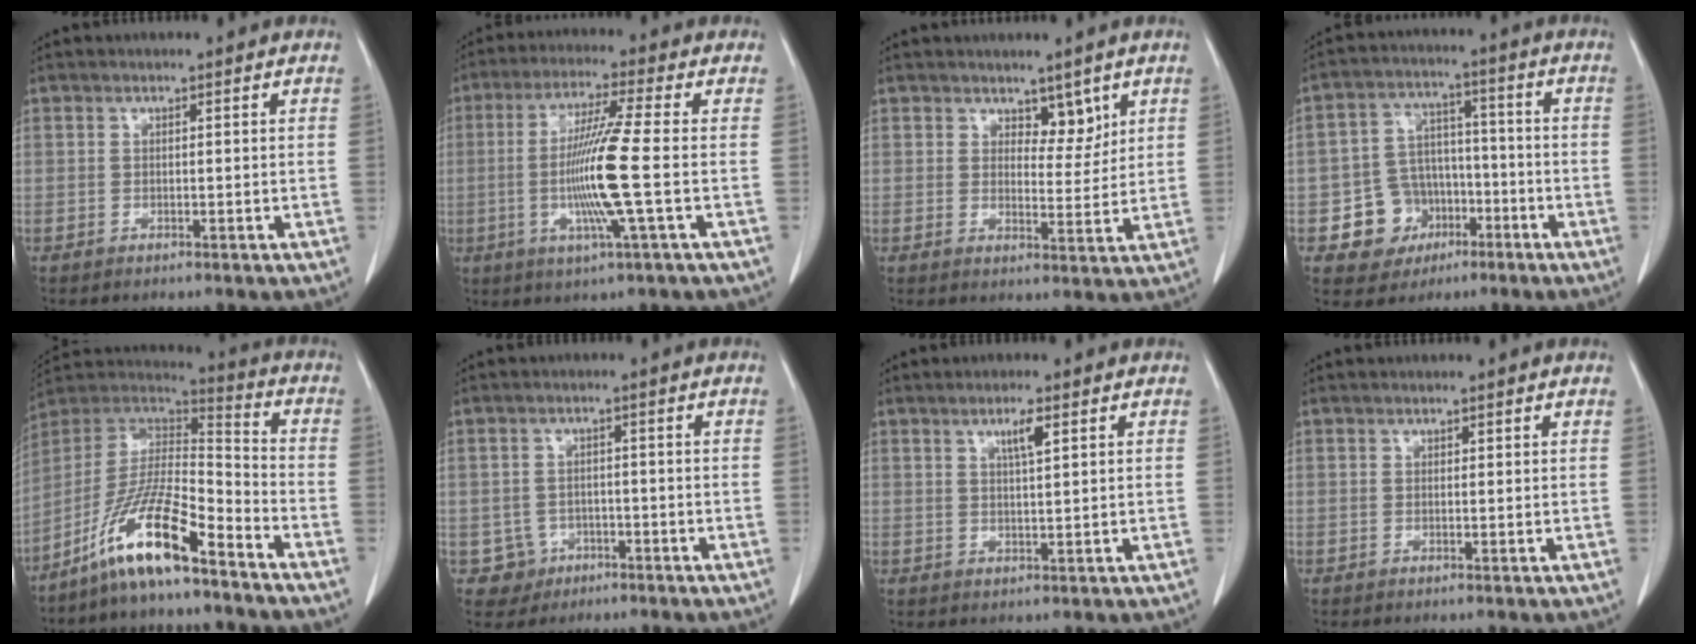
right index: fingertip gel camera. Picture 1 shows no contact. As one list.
[{"total": 11.1, "force": [-1.5, -1.3, 10.9], "torque": [-0.217, -0.014, -0.034]}, {"total": 3.9, "force": [2.6, 2.0, 2.2], "torque": [-0.021, -0.007, 0.040]}, {"total": 9.3, "force": [-3.8, 8.1, 2.3], "torque": [-0.035, 0.024, -0.052]}, {"total": 14.4, "force": [-9.8, 1.9, 10.4], "torque": [-0.201, 0.006, -0.182]}, {"total": 3.8, "force": [-1.6, 3.4, -0.2], "torque": [0.008, 0.014, -0.022]}, {"total": 3.0, "force": [1.5, 0.2, 2.6], "torque": [-0.046, -0.001, 0.025]}, {"total": 0.0}]